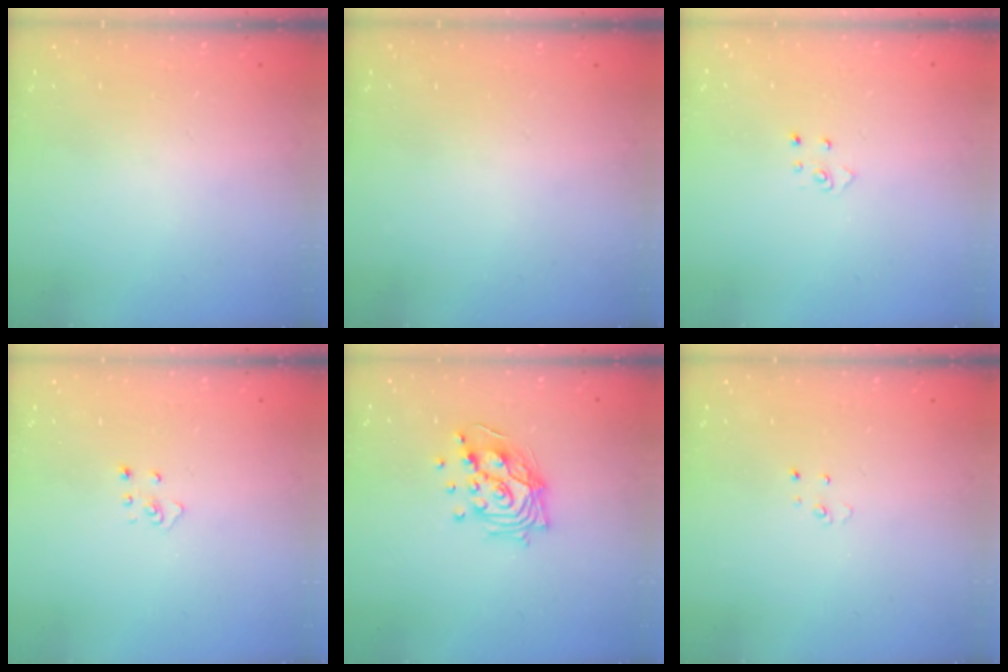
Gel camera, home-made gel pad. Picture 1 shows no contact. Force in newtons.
{"total": 0.0}
{"total": 2.6, "press": 2.6, "slide": 0.3}
{"total": 3.1, "press": 3.1, "slide": 0.2}
{"total": 14.4, "press": 13.6, "slide": 4.7}
{"total": 2.5, "press": 2.5, "slide": 0.2}